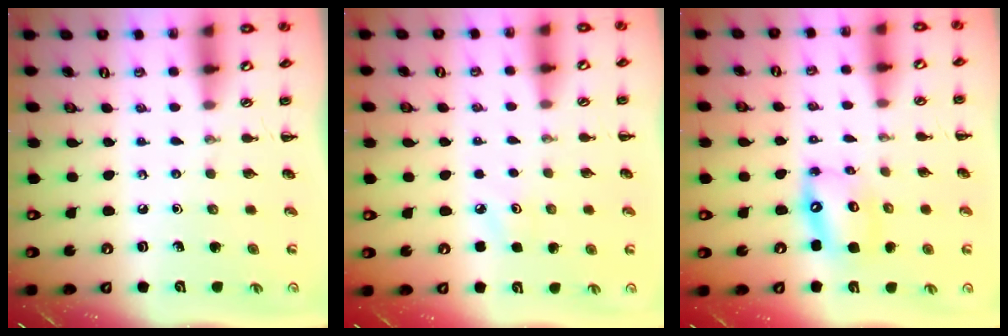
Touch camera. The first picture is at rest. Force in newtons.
{"total": 2.8, "press": 2.7, "slide": 0.8}
{"total": 12.0, "press": 11.6, "slide": 3.1}